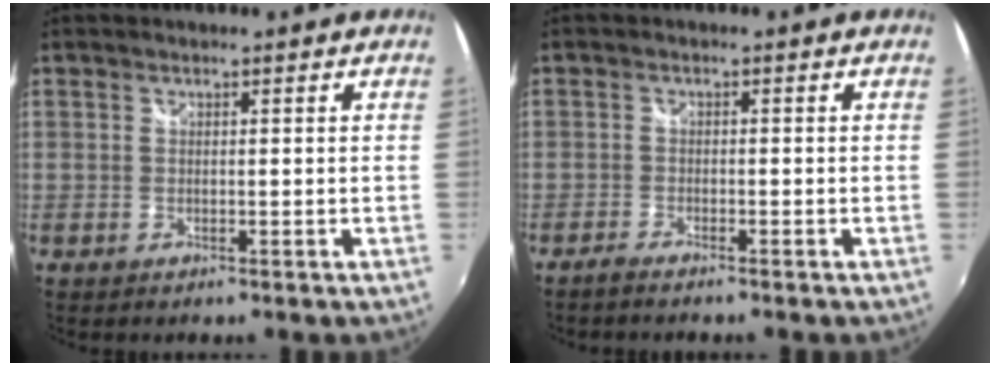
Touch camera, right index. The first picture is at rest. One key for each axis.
{"total": 2.2, "fx": -2.0, "fy": 0.2, "fz": 0.8, "tx": -0.030, "ty": -0.007, "tz": -0.041}